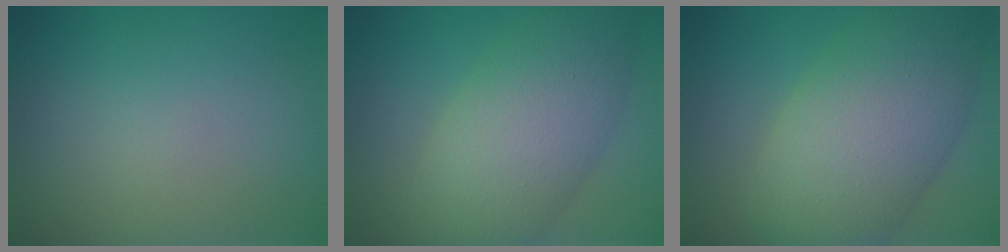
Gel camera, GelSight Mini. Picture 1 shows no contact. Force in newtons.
{"total": 8.1, "press": 8.1, "slide": 0.4}
{"total": 10.5, "press": 10.5, "slide": 0.7}